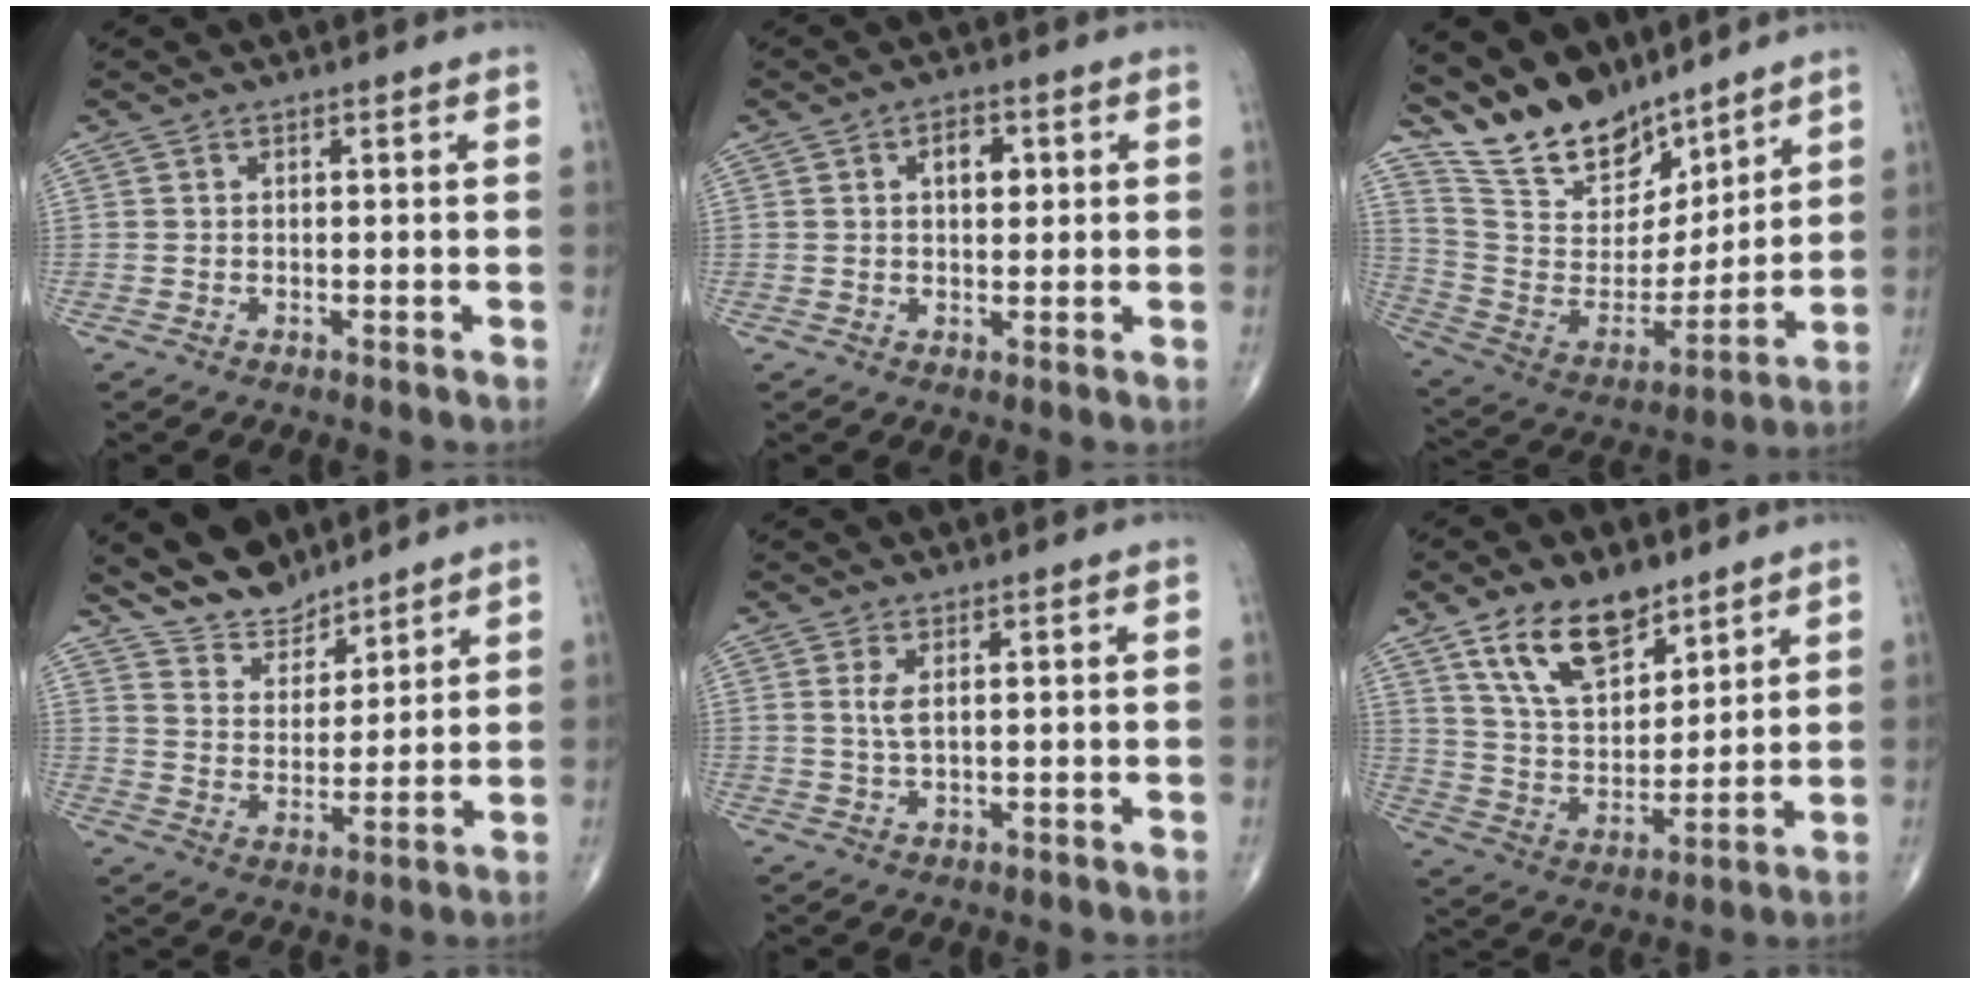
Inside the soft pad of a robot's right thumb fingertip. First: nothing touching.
{"total": 4.3, "force": [1.2, 2.5, 3.2], "torque": [-0.033, -0.001, 0.016]}
{"total": 17.8, "force": [14.8, 7.8, 6.2], "torque": [-0.071, -0.082, 0.282]}
{"total": 9.6, "force": [8.5, 3.8, 2.0], "torque": [-0.010, -0.060, 0.164]}
{"total": 2.4, "force": [0.8, 0.7, 2.2], "torque": [-0.049, -0.005, 0.022]}
{"total": 14.9, "force": [9.3, 7.5, 8.8], "torque": [-0.123, -0.047, 0.177]}